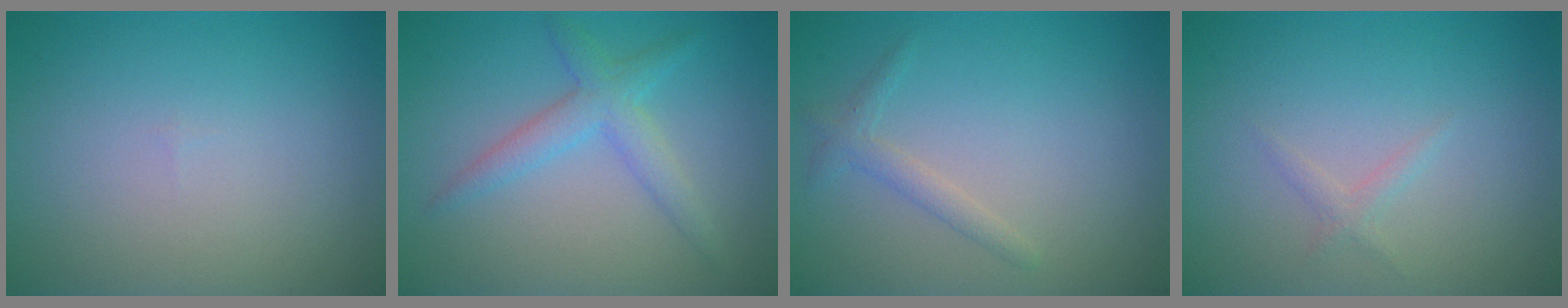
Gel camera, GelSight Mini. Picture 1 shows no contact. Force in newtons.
{"total": 3.0, "press": 3.0, "slide": 0.0}
{"total": 1.5, "press": 1.4, "slide": 0.1}
{"total": 0.9, "press": 0.9, "slide": 0.0}